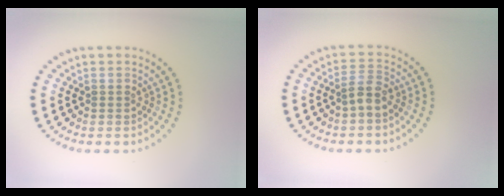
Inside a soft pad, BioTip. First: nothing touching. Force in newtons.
{"total": 1.8, "press": 1.5, "slide": 1.0}